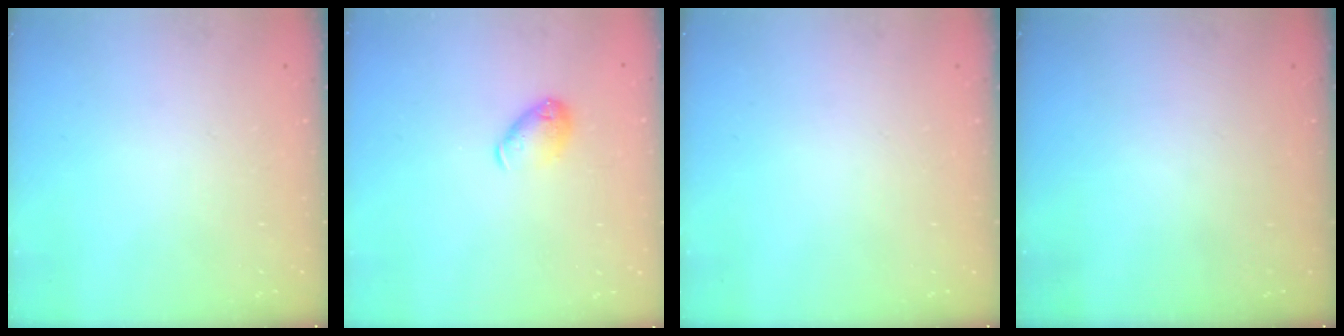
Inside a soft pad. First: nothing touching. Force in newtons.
{"total": 6.4, "press": 6.4, "slide": 0.4}
{"total": 0.0}
{"total": 0.0}